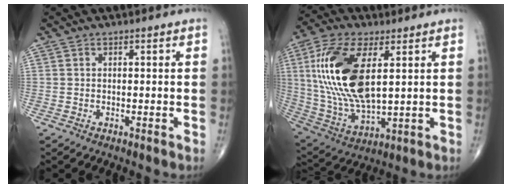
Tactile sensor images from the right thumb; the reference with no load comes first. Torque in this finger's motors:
{"motor_torque": [-0.46, 2.75, 2.39, 0.39, 0.27]}